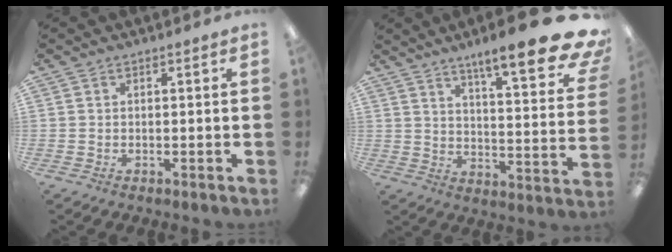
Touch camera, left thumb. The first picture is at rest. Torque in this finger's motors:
{"motor_torque": [0.52, 0.58, 1.47, -1.30, 0.19]}